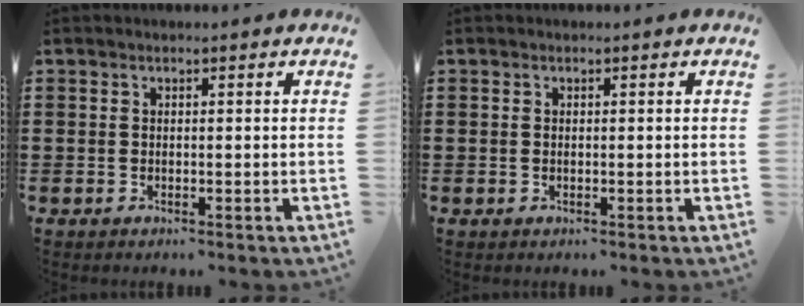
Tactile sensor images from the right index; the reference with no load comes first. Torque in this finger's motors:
{"motor_torque": [0.56, 1.58, 0.00, 0.01]}